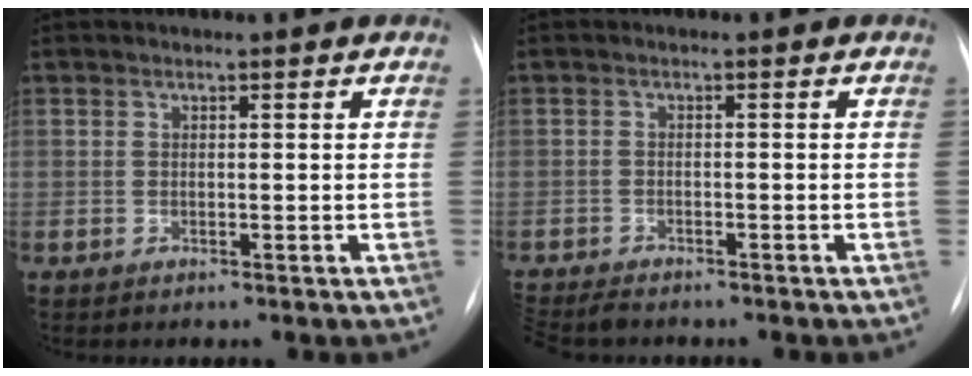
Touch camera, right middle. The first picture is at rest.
{"total": 5.5, "force": [-5.0, 1.3, 1.9], "torque": [-0.031, -0.016, -0.081]}